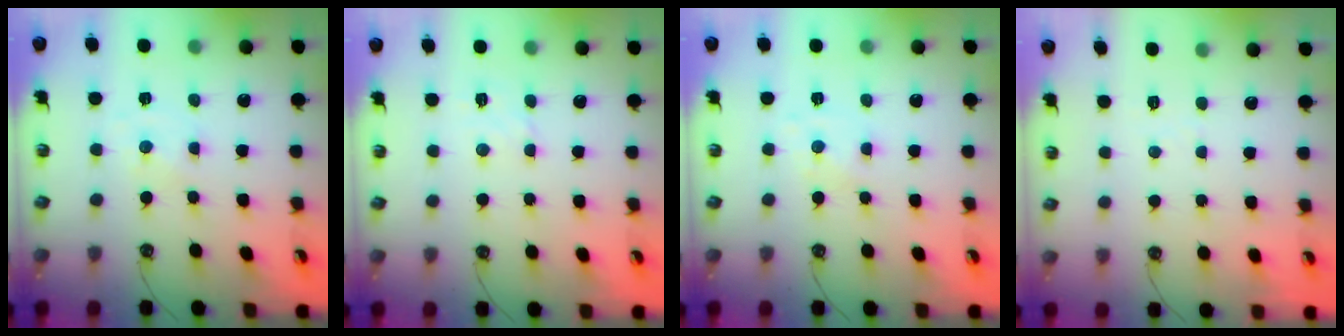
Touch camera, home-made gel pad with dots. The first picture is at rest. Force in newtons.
{"total": 2.8, "press": 2.7, "slide": 0.5}
{"total": 2.0, "press": 2.0, "slide": 0.3}
{"total": 2.5, "press": 2.5, "slide": 0.4}